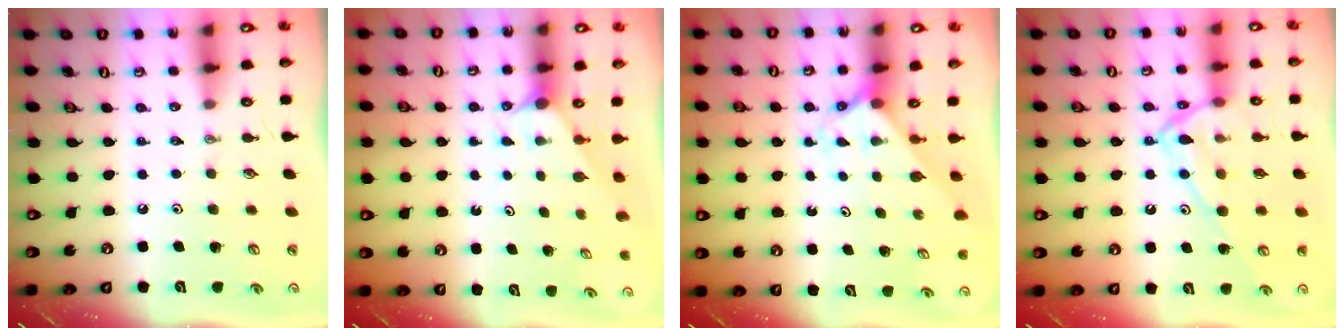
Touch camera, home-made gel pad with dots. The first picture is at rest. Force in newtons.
{"total": 1.5, "press": 1.5, "slide": 0.2}
{"total": 2.1, "press": 2.1, "slide": 0.2}
{"total": 15.8, "press": 15.8, "slide": 1.1}